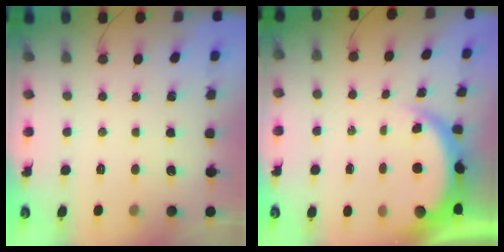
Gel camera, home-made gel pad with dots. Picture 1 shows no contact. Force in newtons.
{"total": 5.0, "press": 4.9, "slide": 0.6}